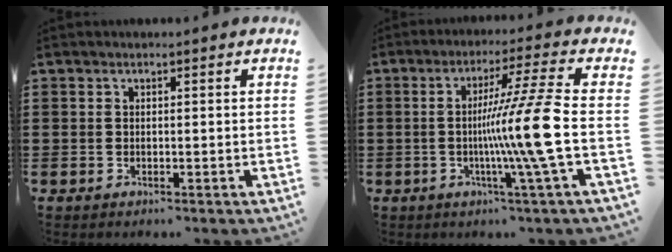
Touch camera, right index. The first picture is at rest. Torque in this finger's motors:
{"motor_torque": [1.89, -0.24, 0.39, 0.21]}